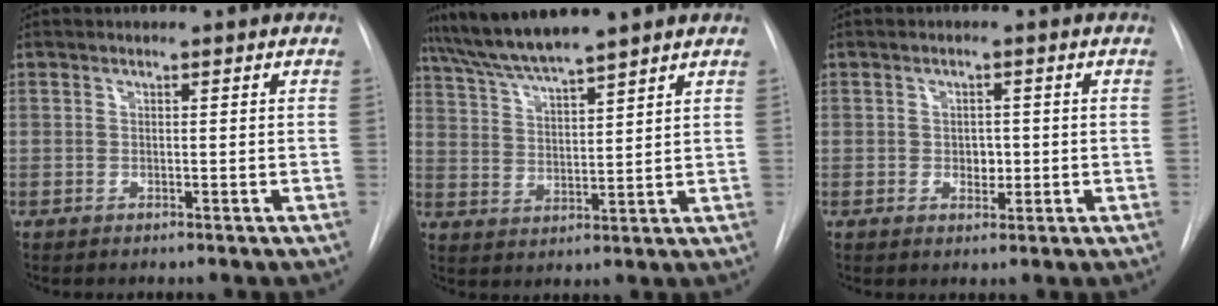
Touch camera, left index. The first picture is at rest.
{"total": 9.2, "force": [8.1, -0.4, 4.2], "torque": [-0.080, 0.024, 0.152]}
{"total": 2.3, "force": [-0.1, 1.6, 1.7], "torque": [-0.022, 0.001, 0.001]}